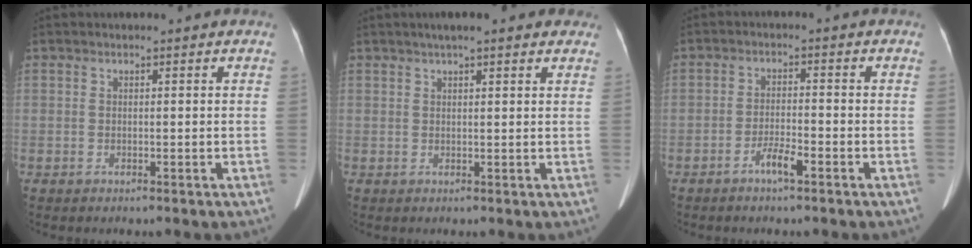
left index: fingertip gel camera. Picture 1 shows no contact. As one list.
[{"total": 7.0, "force": [5.4, 1.4, 4.3], "torque": [-0.056, 0.031, 0.067]}, {"total": 3.3, "force": [-2.2, 0.3, 2.4], "torque": [-0.046, 0.000, -0.041]}]